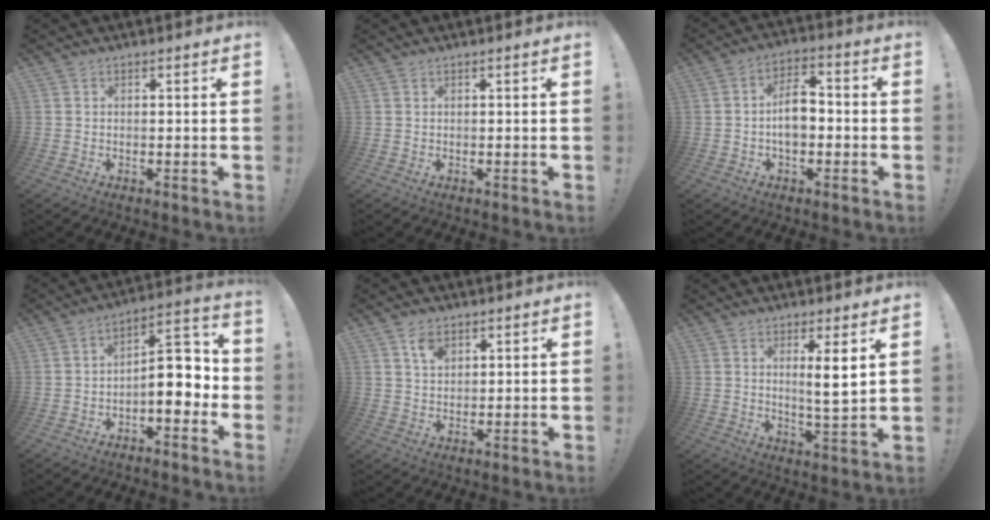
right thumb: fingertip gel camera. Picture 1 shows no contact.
{"total": 0.0}
{"total": 9.1, "force": [-1.3, 5.7, 6.9], "torque": [-0.117, 0.016, -0.023]}
{"total": 10.5, "force": [-2.7, 5.5, 8.5], "torque": [-0.112, 0.014, -0.048]}
{"total": 4.6, "force": [2.6, 2.8, 2.5], "torque": [-0.033, -0.013, 0.045]}
{"total": 6.4, "force": [2.8, 0.0, 5.8], "torque": [-0.084, -0.021, 0.038]}